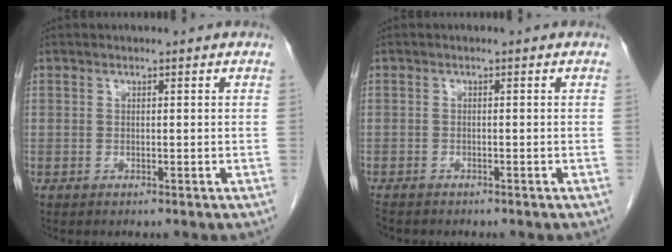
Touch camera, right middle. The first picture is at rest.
{"total": 2.4, "force": [-2.1, 0.9, 0.9], "torque": [-0.016, -0.006, -0.028]}